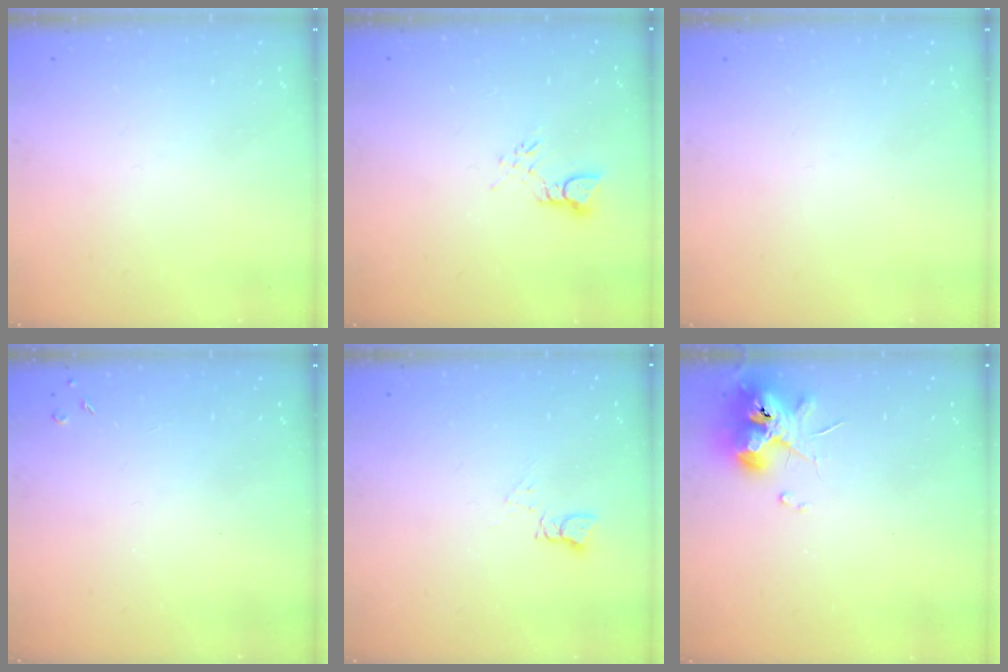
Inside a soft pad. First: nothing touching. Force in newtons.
{"total": 2.8, "press": 2.8, "slide": 0.5}
{"total": 0.0}
{"total": 2.8, "press": 2.7, "slide": 0.5}
{"total": 4.0, "press": 3.9, "slide": 0.6}
{"total": 10.9, "press": 10.9, "slide": 1.1}